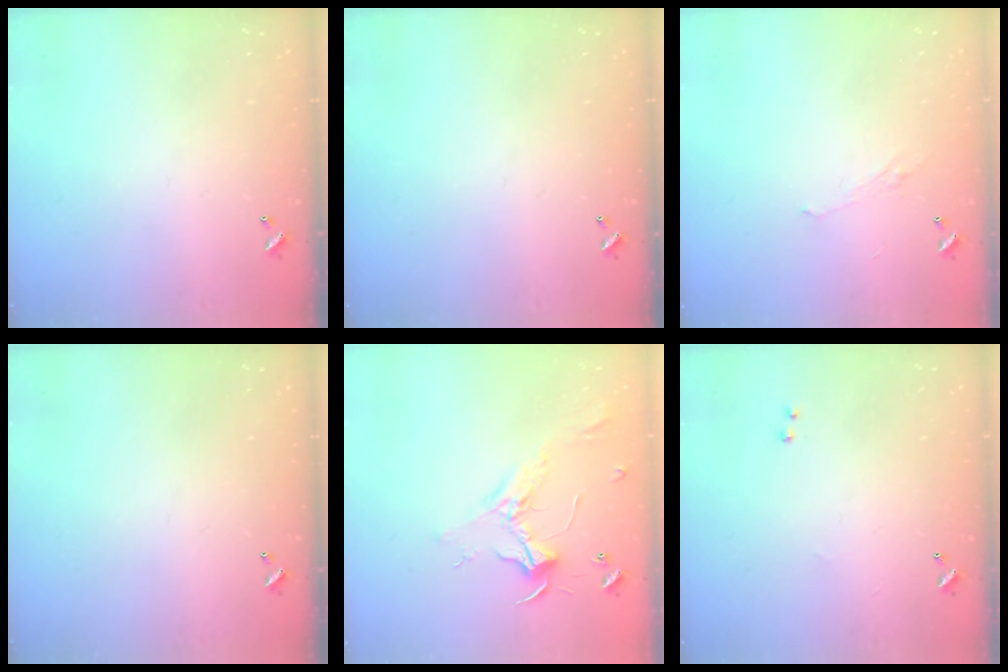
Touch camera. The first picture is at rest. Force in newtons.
{"total": 0.0}
{"total": 1.1, "press": 0.8, "slide": 0.7}
{"total": 0.0}
{"total": 2.3, "press": 2.2, "slide": 0.7}
{"total": 2.3, "press": 2.2, "slide": 0.8}